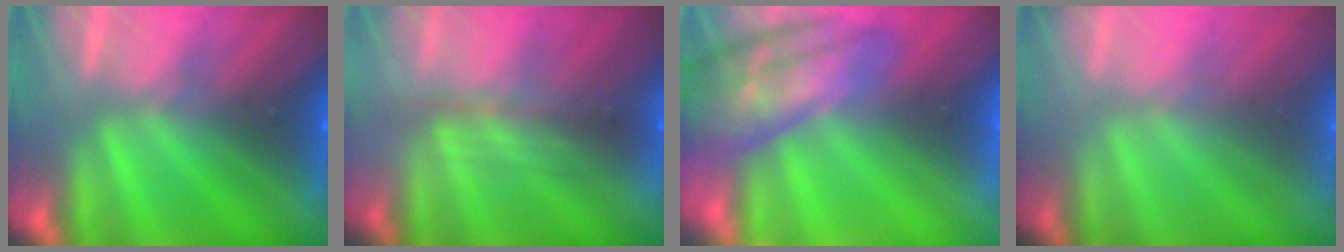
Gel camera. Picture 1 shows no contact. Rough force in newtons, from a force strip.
{"total": 2.4}
{"total": 8.0}
{"total": 1.6}